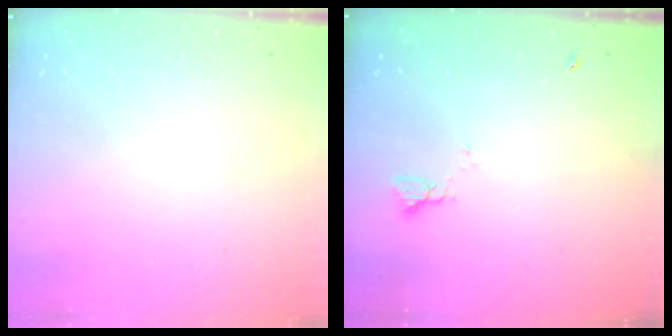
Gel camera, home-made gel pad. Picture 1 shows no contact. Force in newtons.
{"total": 2.7, "press": 2.7, "slide": 0.3}